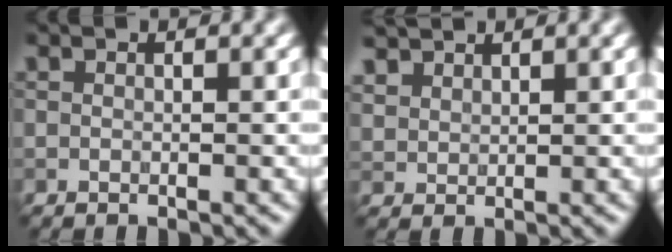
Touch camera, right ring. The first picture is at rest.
{"total": 2.5, "force": [2.1, 1.2, 0.5], "torque": [-0.027, -0.002, 0.053]}